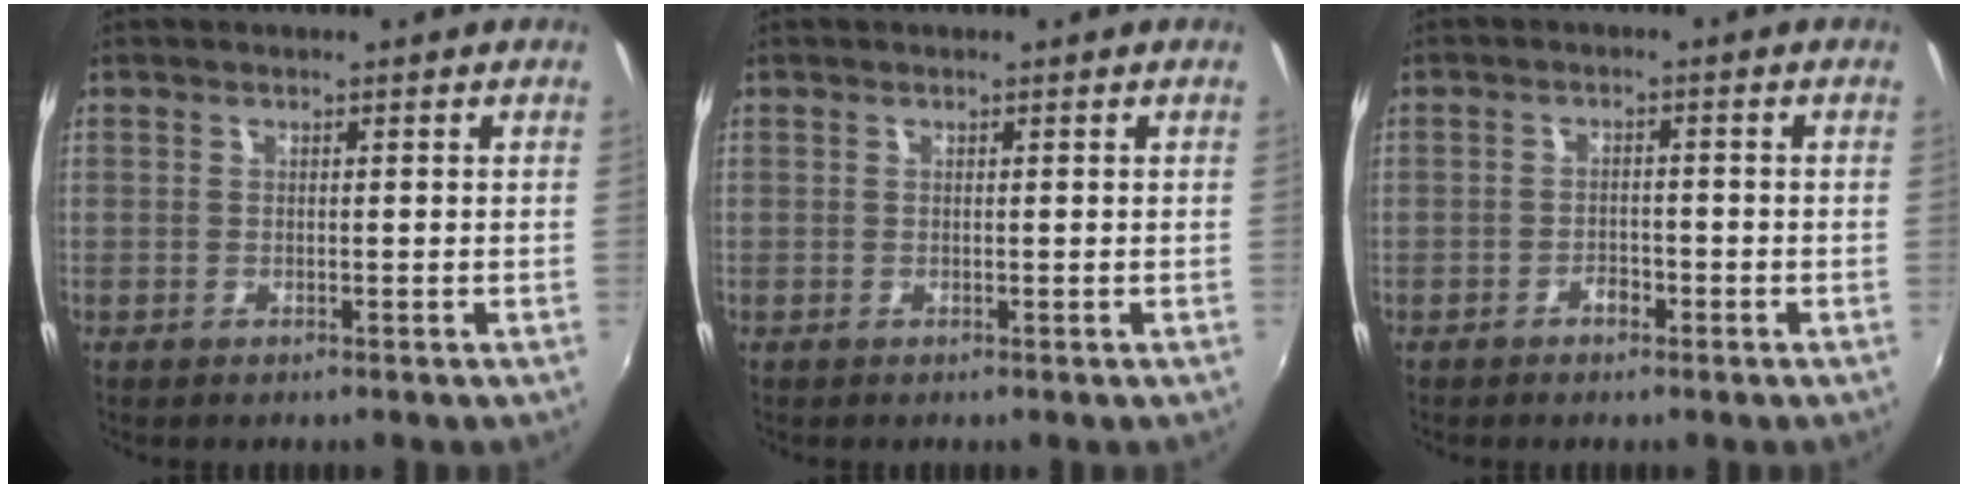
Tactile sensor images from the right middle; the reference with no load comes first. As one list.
[{"total": 0.0}, {"total": 2.0, "force": [-1.4, 1.2, 0.7], "torque": [-0.016, 0.003, -0.022]}]